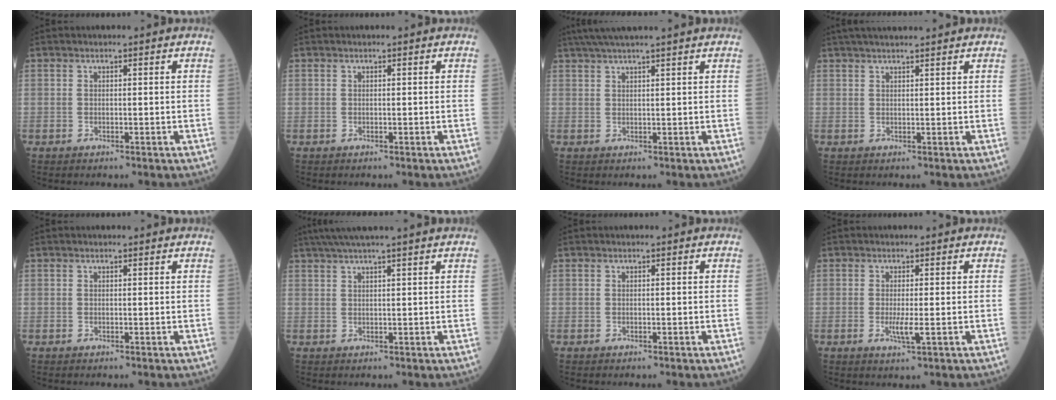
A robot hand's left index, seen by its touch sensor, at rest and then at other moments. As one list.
[{"total": 0.0}, {"total": 8.1, "force": [6.8, -0.8, 4.3], "torque": [-0.068, 0.031, 0.094]}, {"total": 7.2, "force": [6.3, 0.3, 3.5], "torque": [-0.053, 0.031, 0.089]}, {"total": 0.9, "force": [0.9, 0.1, 0.1], "torque": [-0.010, 0.006, 0.009]}, {"total": 8.0, "force": [6.7, -1.1, 4.3], "torque": [-0.068, 0.028, 0.090]}, {"total": 0.0}, {"total": 2.6, "force": [-0.6, 0.1, 2.5], "torque": [-0.053, -0.006, -0.008]}]